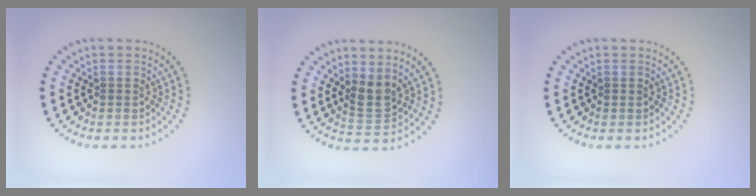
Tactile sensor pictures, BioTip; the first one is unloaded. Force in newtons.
{"total": 2.2, "press": 1.8, "slide": 1.3}
{"total": 0.0}